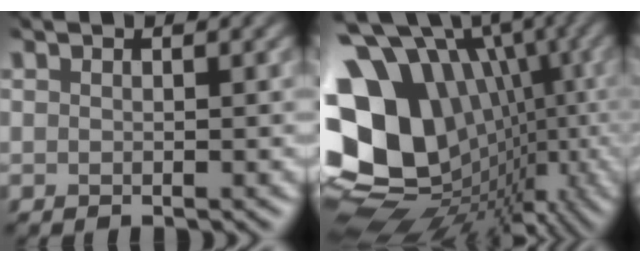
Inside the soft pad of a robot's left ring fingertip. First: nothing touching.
{"total": 17.5, "force": [-0.9, 14.0, 10.5], "torque": [-0.196, -0.012, 0.011]}